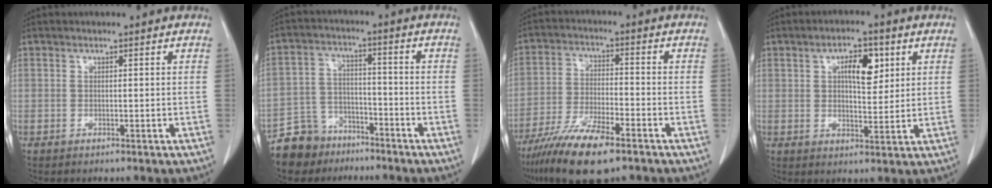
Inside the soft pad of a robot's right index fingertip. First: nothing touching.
{"total": 7.8, "force": [-5.9, 4.9, 0.5], "torque": [-0.016, 0.010, -0.108]}
{"total": 12.0, "force": [-8.2, 2.4, 8.4], "torque": [-0.158, -0.024, -0.147]}
{"total": 6.7, "force": [2.4, 2.8, 5.6], "torque": [-0.089, 0.008, 0.040]}